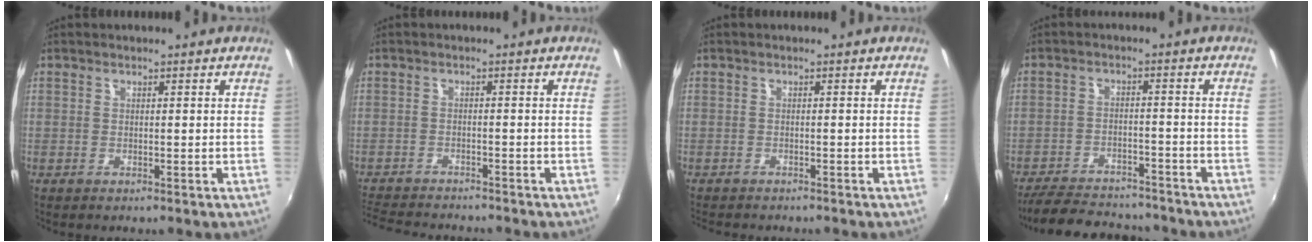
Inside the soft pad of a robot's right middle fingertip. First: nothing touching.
{"total": 9.3, "force": [-8.6, 1.7, 3.0], "torque": [-0.086, -0.012, -0.141]}
{"total": 3.0, "force": [-2.8, 0.6, 0.9], "torque": [-0.027, -0.014, -0.042]}
{"total": 16.2, "force": [-14.3, 4.8, 6.1], "torque": [-0.142, -0.003, -0.201]}